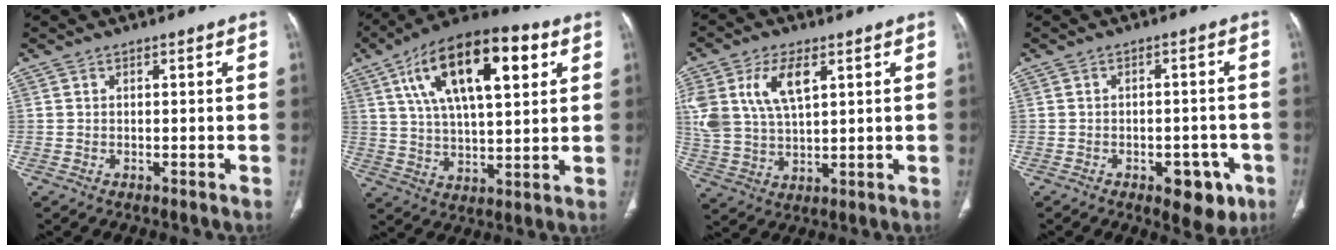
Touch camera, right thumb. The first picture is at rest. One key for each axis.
{"total": 21.6, "fx": 8.3, "fy": 9.1, "fz": 17.7, "tx": -0.283, "ty": -0.001, "tz": 0.136}
{"total": 13.0, "fx": 5.0, "fy": 6.8, "fz": 9.9, "tx": -0.207, "ty": -0.005, "tz": 0.105}
{"total": 7.6, "fx": -3.7, "fy": 4.1, "fz": 5.3, "tx": -0.038, "ty": 0.017, "tz": -0.039}